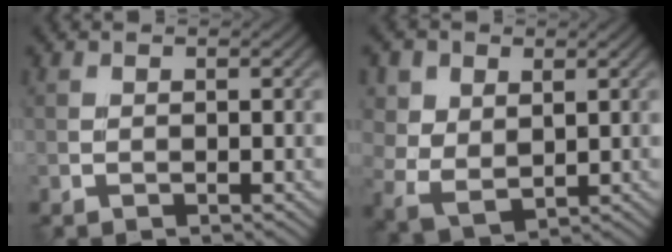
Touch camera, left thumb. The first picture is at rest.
{"total": 6.5, "force": [3.4, 4.6, 3.1], "torque": [-0.105, -0.008, 0.084]}